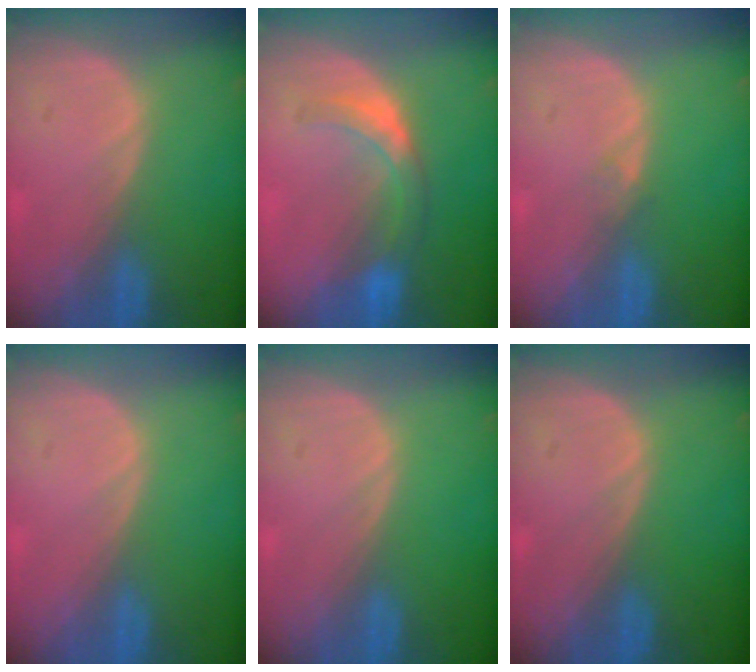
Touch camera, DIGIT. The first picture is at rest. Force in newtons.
{"total": 5.8, "press": 5.3, "slide": 2.4}
{"total": 0.8, "press": 0.8, "slide": 0.0}
{"total": 0.0}
{"total": 0.0}
{"total": 0.0}